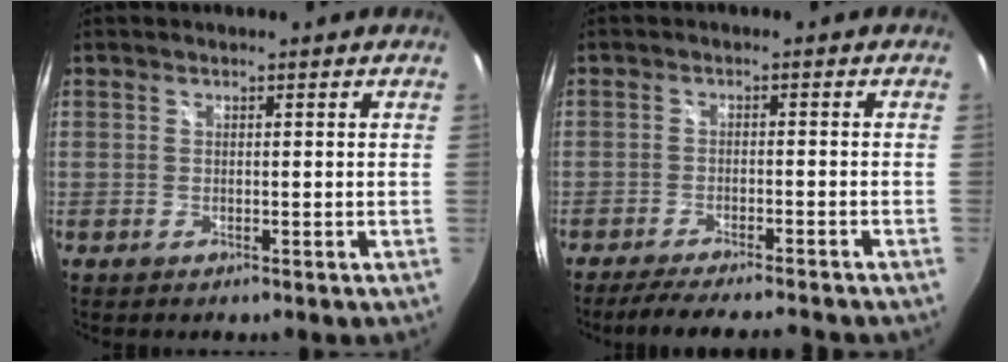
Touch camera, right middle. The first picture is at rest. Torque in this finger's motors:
{"motor_torque": [0.13, -0.12, 0.08, 0.04]}